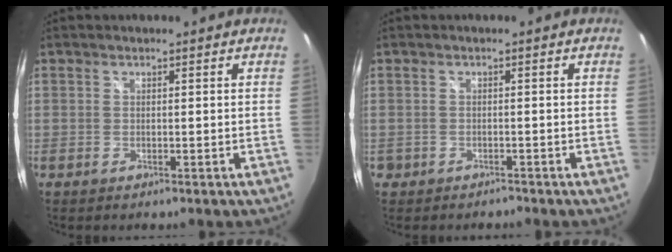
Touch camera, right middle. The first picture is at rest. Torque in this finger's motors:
{"motor_torque": [-0.22, -0.24, -0.09, -0.02]}